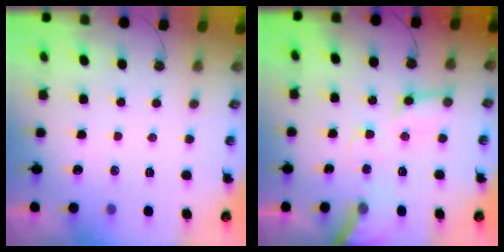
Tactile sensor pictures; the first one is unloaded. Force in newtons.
{"total": 12.8, "press": 12.7, "slide": 1.8}